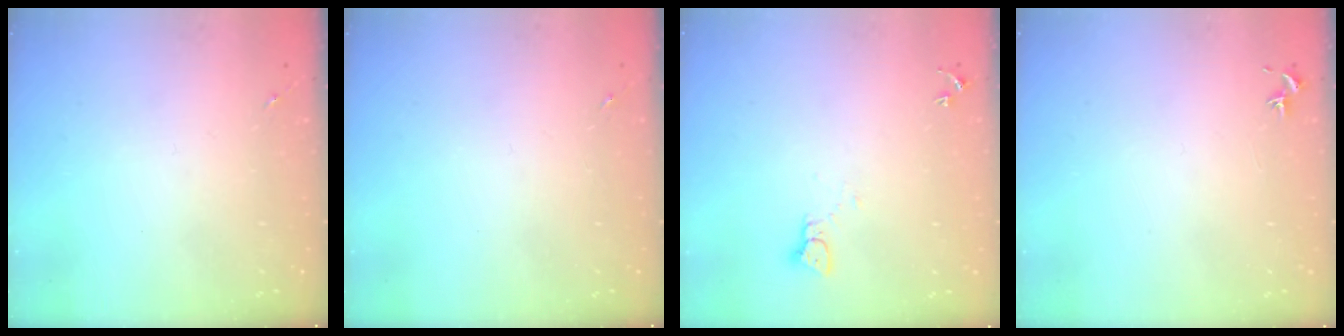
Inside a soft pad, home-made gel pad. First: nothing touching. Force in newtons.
{"total": 0.0}
{"total": 2.1, "press": 2.1, "slide": 0.2}
{"total": 0.8, "press": 0.7, "slide": 0.3}